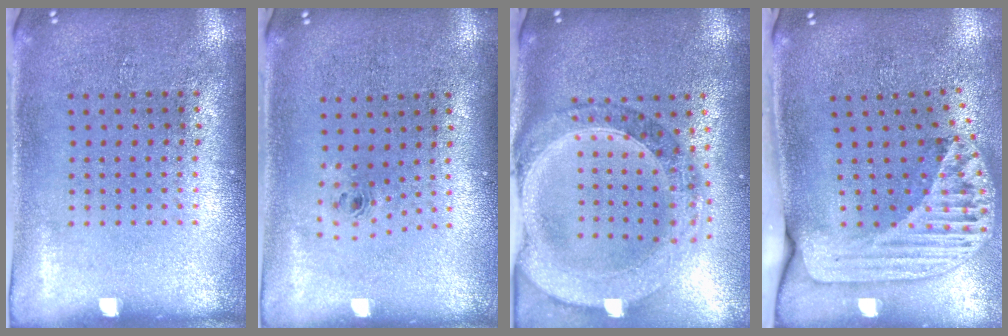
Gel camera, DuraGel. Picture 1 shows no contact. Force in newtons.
{"total": 0.7, "press": 0.3, "slide": 0.7}
{"total": 1.8, "press": 1.7, "slide": 0.5}
{"total": 2.7, "press": 1.8, "slide": 1.9}